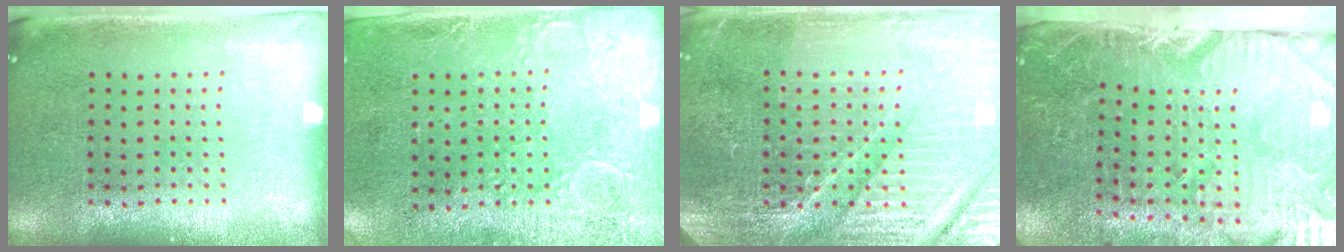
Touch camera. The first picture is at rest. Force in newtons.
{"total": 3.0, "press": 2.2, "slide": 2.0}
{"total": 4.8, "press": 4.6, "slide": 1.6}
{"total": 4.4, "press": 4.1, "slide": 1.4}